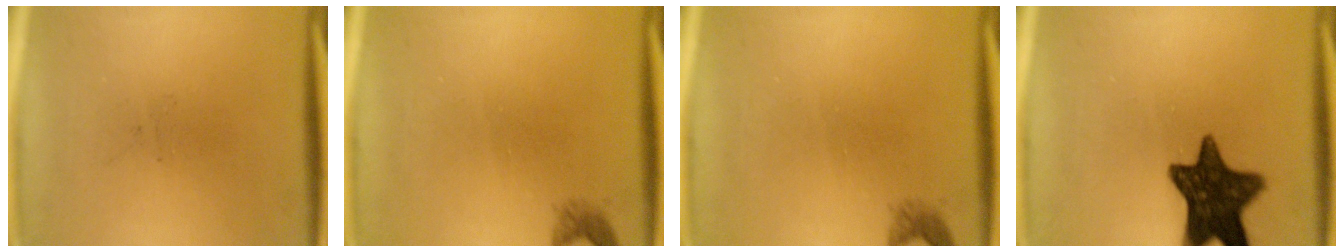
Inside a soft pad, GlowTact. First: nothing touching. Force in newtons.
{"total": 1.2}
{"total": 1.2}
{"total": 13.1}